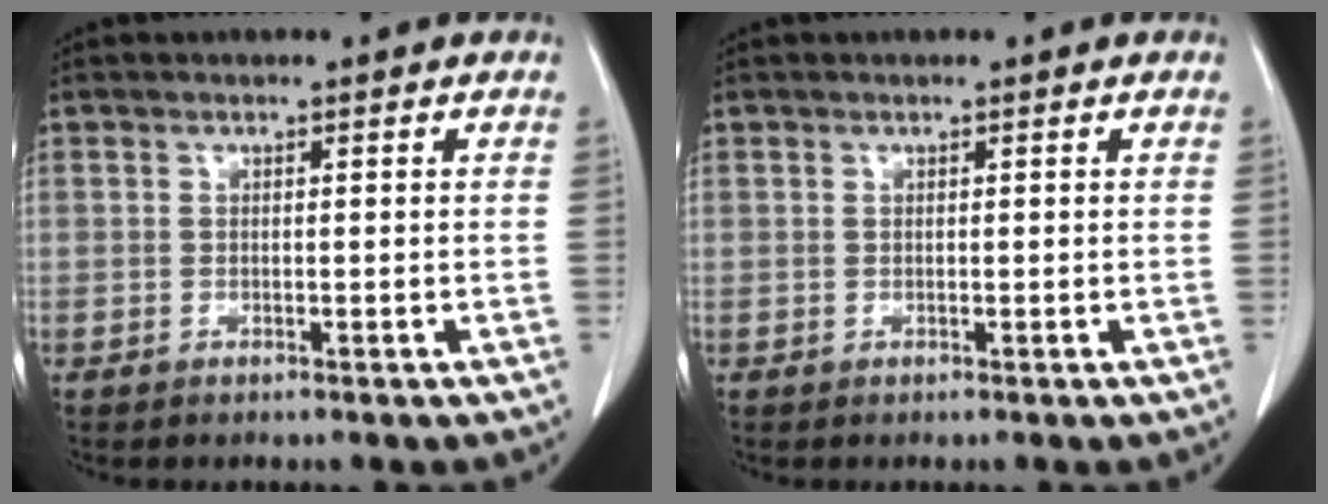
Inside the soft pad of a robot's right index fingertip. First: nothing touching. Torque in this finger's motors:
{"motor_torque": [0.00, 0.00, 0.00, 0.00]}